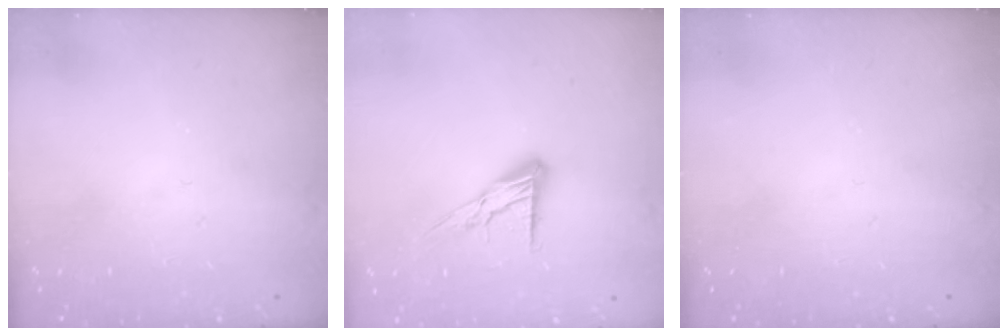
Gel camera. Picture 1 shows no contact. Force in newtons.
{"total": 10.4, "press": 10.4, "slide": 0.6}
{"total": 0.0}